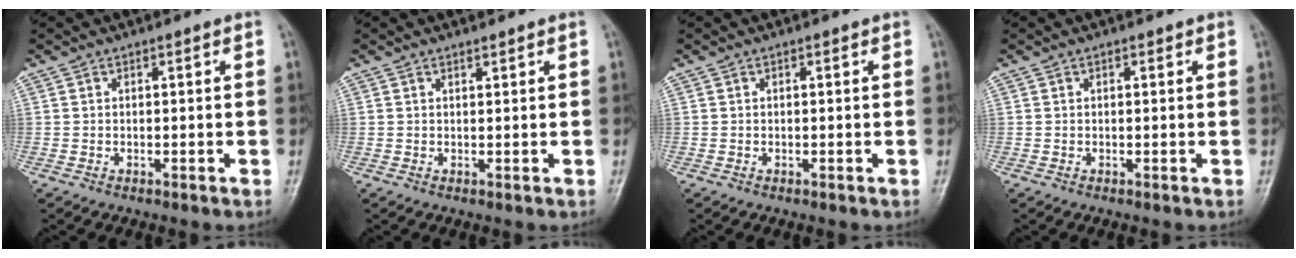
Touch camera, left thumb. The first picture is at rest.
{"total": 0.7, "force": [0.6, 0.2, 0.2], "torque": [-0.006, -0.006, 0.010]}
{"total": 0.0}
{"total": 0.6, "force": [0.3, 0.4, 0.4], "torque": [-0.002, -0.001, 0.001]}